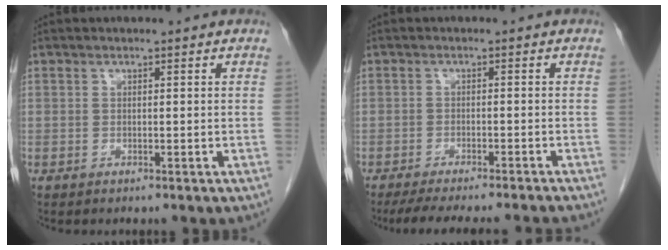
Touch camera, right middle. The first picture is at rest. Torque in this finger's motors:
{"motor_torque": [0.25, -0.21, 0.04, 0.03]}